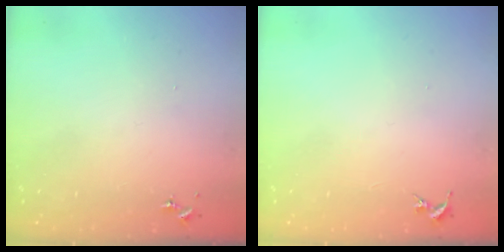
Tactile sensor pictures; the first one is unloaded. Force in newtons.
{"total": 0.0}